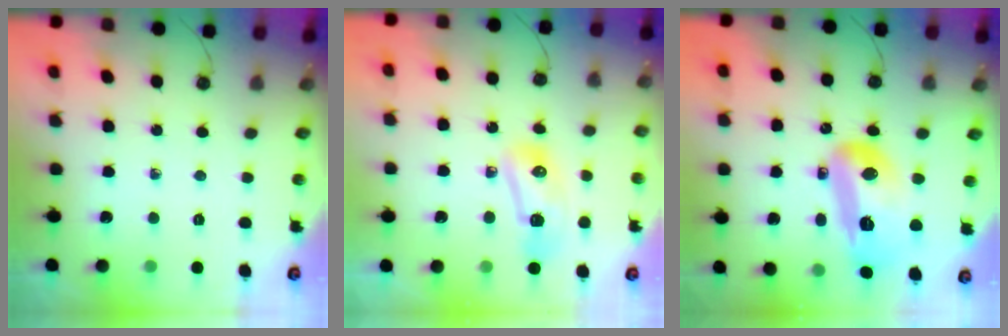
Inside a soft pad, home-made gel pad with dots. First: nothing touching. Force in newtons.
{"total": 9.7, "press": 9.6, "slide": 1.2}
{"total": 29.9, "press": 24.6, "slide": 17.0}